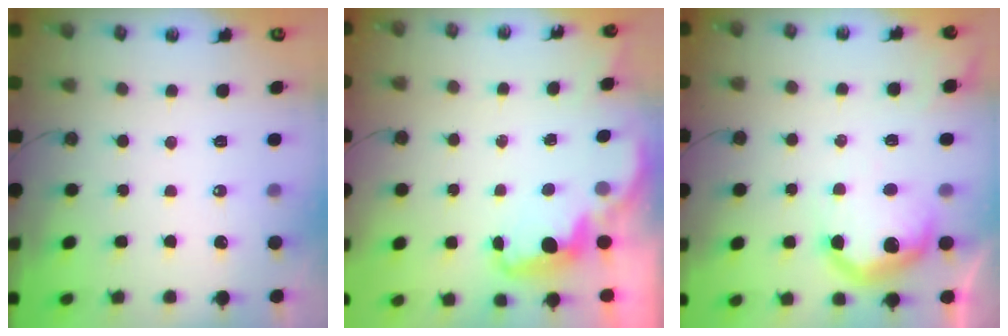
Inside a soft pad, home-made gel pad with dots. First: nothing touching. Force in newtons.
{"total": 2.3, "press": 2.3, "slide": 0.5}
{"total": 15.2, "press": 15.1, "slide": 1.4}